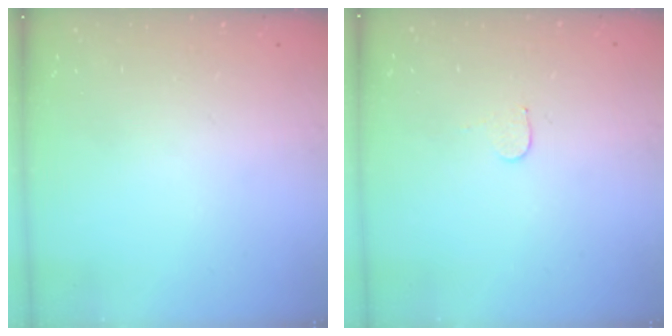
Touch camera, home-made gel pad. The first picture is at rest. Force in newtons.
{"total": 3.4, "press": 3.4, "slide": 0.2}